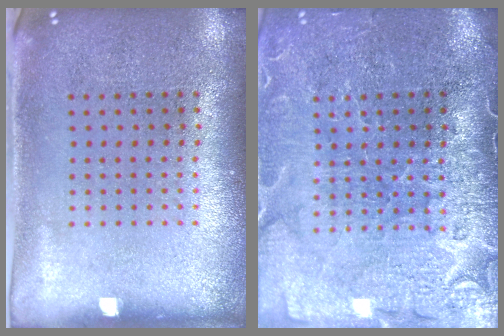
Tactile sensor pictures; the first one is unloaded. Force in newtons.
{"total": 3.9, "press": 3.6, "slide": 1.5}